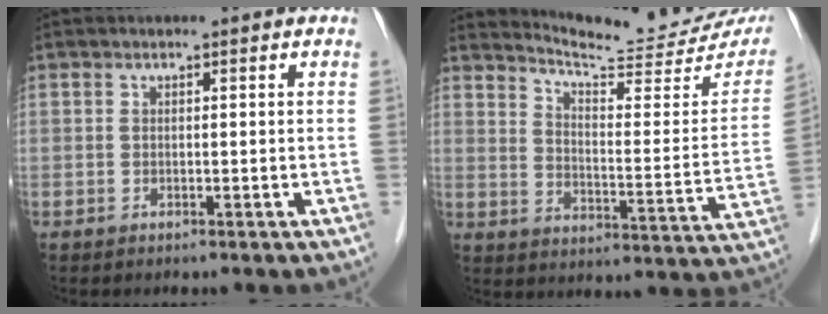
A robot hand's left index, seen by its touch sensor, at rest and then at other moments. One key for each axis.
{"total": 18.1, "fx": 17.3, "fy": 0.4, "fz": 5.3, "tx": -0.085, "ty": -0.091, "tz": 0.222}